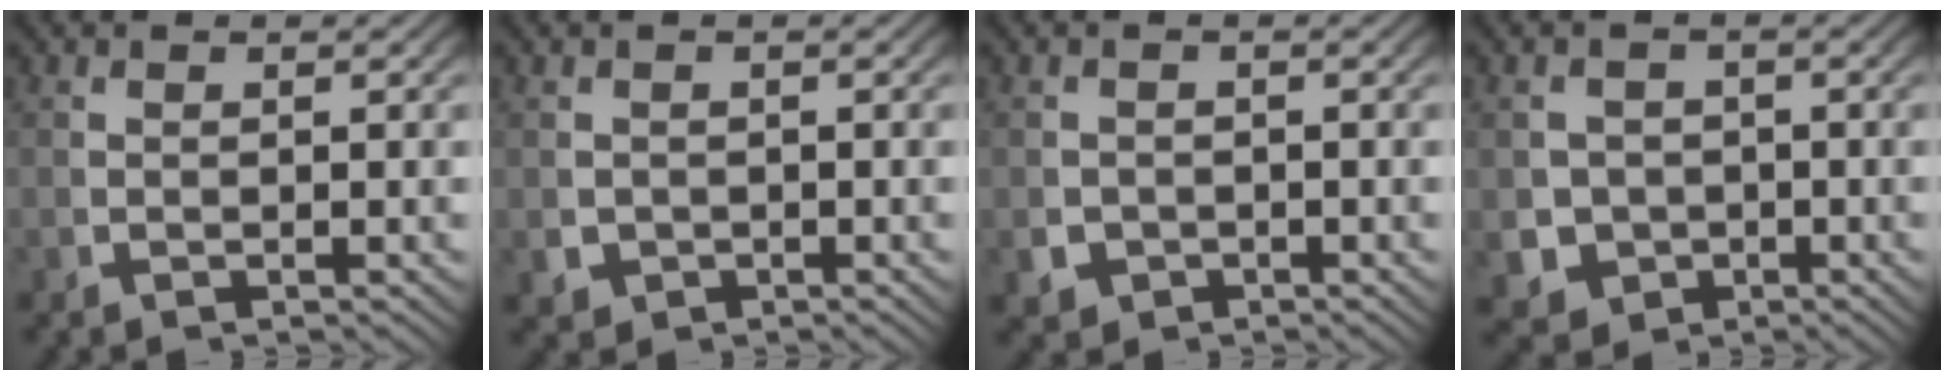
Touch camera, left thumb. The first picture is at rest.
{"total": 2.4, "force": [-0.7, 2.1, 0.8], "torque": [-0.025, -0.018, 0.000]}
{"total": 2.7, "force": [-1.2, 2.2, 0.9], "torque": [-0.023, -0.018, -0.012]}
{"total": 7.0, "force": [-2.1, 6.1, 2.7], "torque": [-0.058, -0.041, -0.020]}